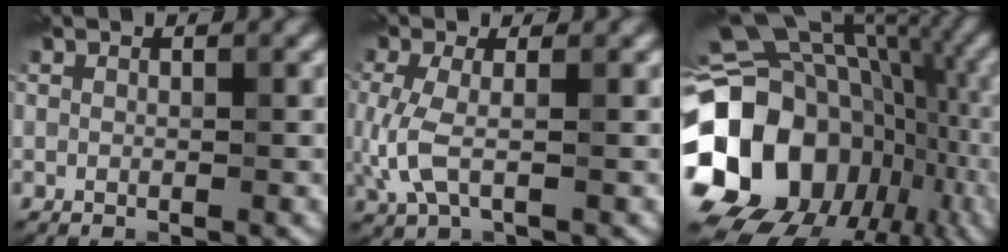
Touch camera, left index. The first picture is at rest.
{"total": 3.3, "force": [-0.2, 1.4, 3.0], "torque": [-0.081, -0.005, -0.007]}
{"total": 19.1, "force": [-3.4, 15.3, 10.8], "torque": [-0.209, 0.006, -0.050]}